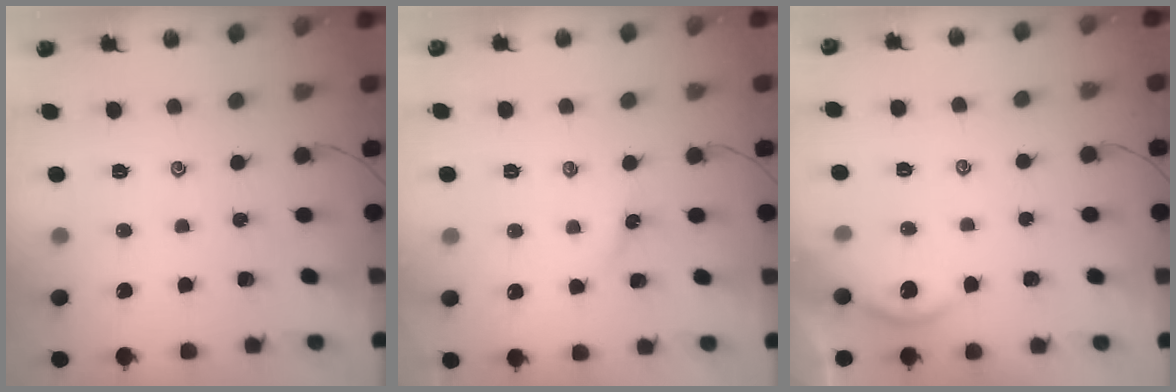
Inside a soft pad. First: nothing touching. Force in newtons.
{"total": 1.9, "press": 1.8, "slide": 0.3}
{"total": 1.8, "press": 1.8, "slide": 0.3}